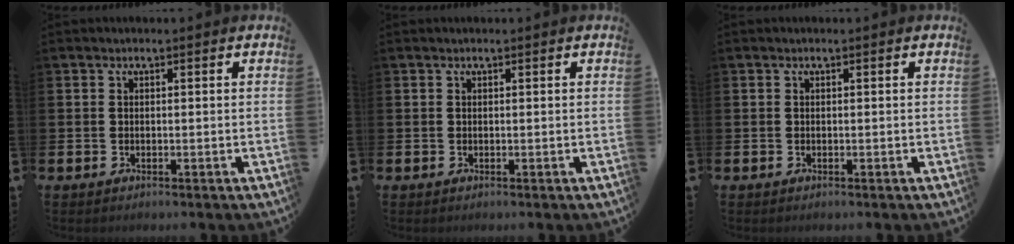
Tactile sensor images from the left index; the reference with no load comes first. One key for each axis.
{"total": 0.0}
{"total": 0.0}